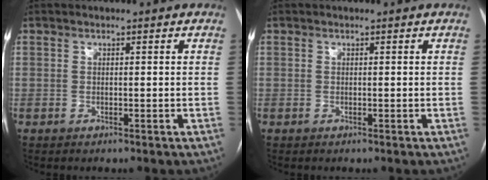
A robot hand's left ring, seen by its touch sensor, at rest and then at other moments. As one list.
[{"total": 0.0}]